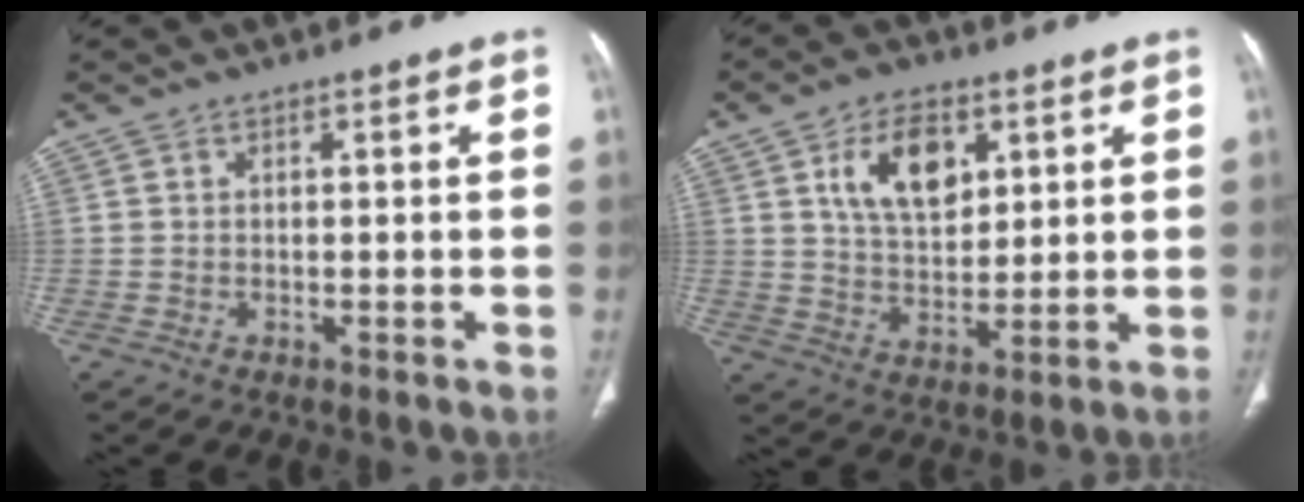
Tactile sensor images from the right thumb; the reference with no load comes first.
{"total": 11.2, "force": [4.4, 6.8, 7.8], "torque": [-0.104, -0.016, 0.084]}